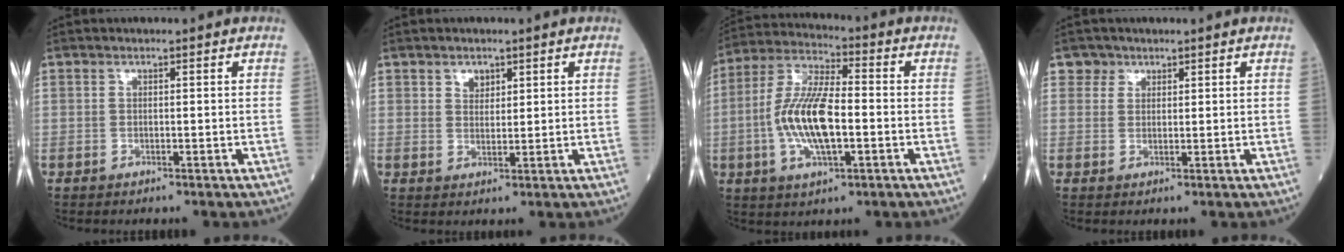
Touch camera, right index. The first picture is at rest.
{"total": 2.0, "force": [1.3, 1.3, 0.9], "torque": [-0.013, 0.000, 0.024]}
{"total": 12.6, "force": [-2.0, 3.7, 11.8], "torque": [-0.248, 0.006, -0.037]}
{"total": 1.9, "force": [1.2, 1.4, -0.3], "torque": [0.016, 0.001, 0.015]}